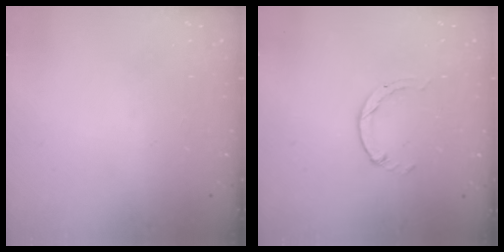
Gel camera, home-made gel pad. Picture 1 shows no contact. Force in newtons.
{"total": 0.5, "press": 0.5, "slide": 0.1}